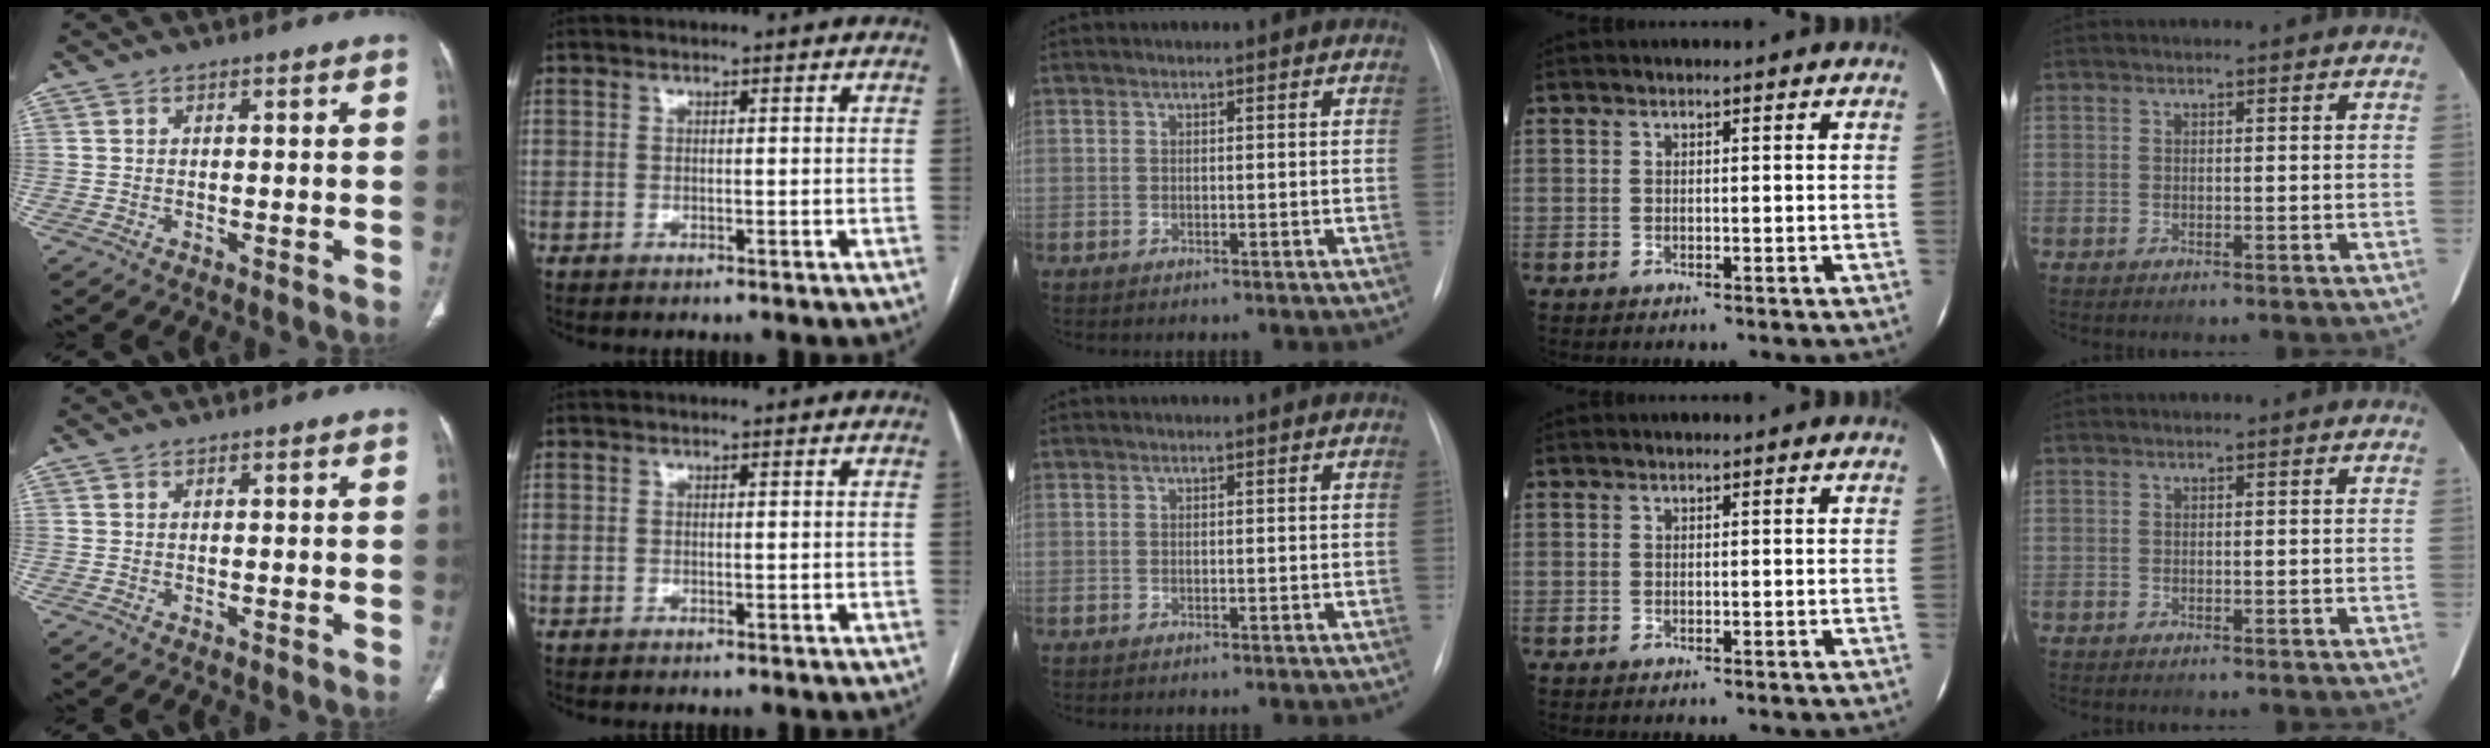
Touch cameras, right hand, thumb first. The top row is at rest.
{}